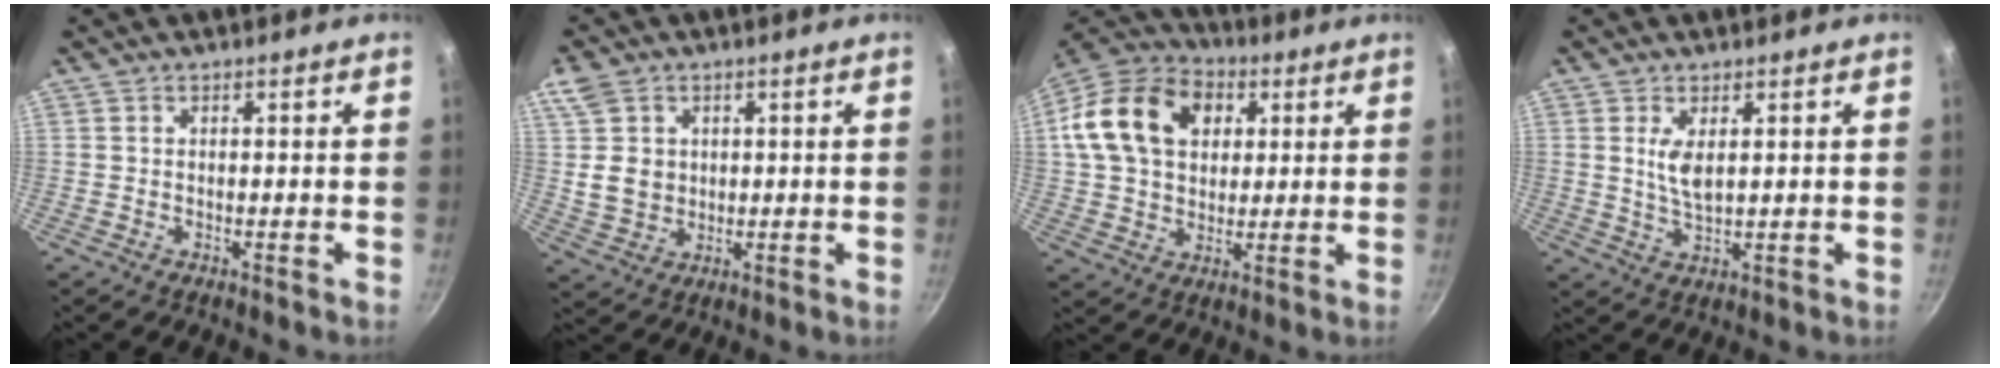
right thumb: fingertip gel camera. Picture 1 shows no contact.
{"total": 7.7, "force": [2.0, 6.4, 3.8], "torque": [-0.051, -0.014, 0.040]}
{"total": 19.4, "force": [5.1, 14.2, 12.2], "torque": [-0.201, 0.017, 0.078]}
{"total": 4.4, "force": [1.3, 1.9, 3.8], "torque": [-0.068, -0.016, 0.028]}